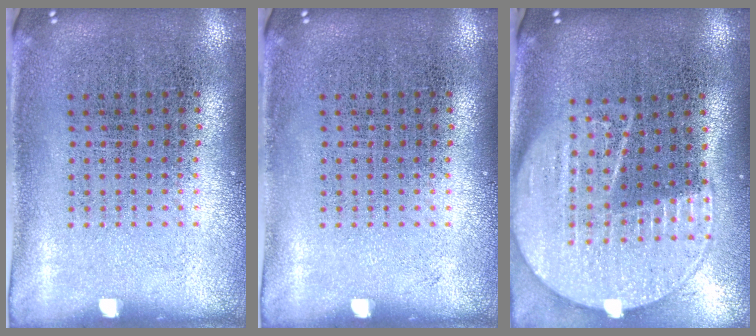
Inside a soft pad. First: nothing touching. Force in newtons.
{"total": 0.0}
{"total": 2.2, "press": 1.9, "slide": 1.0}